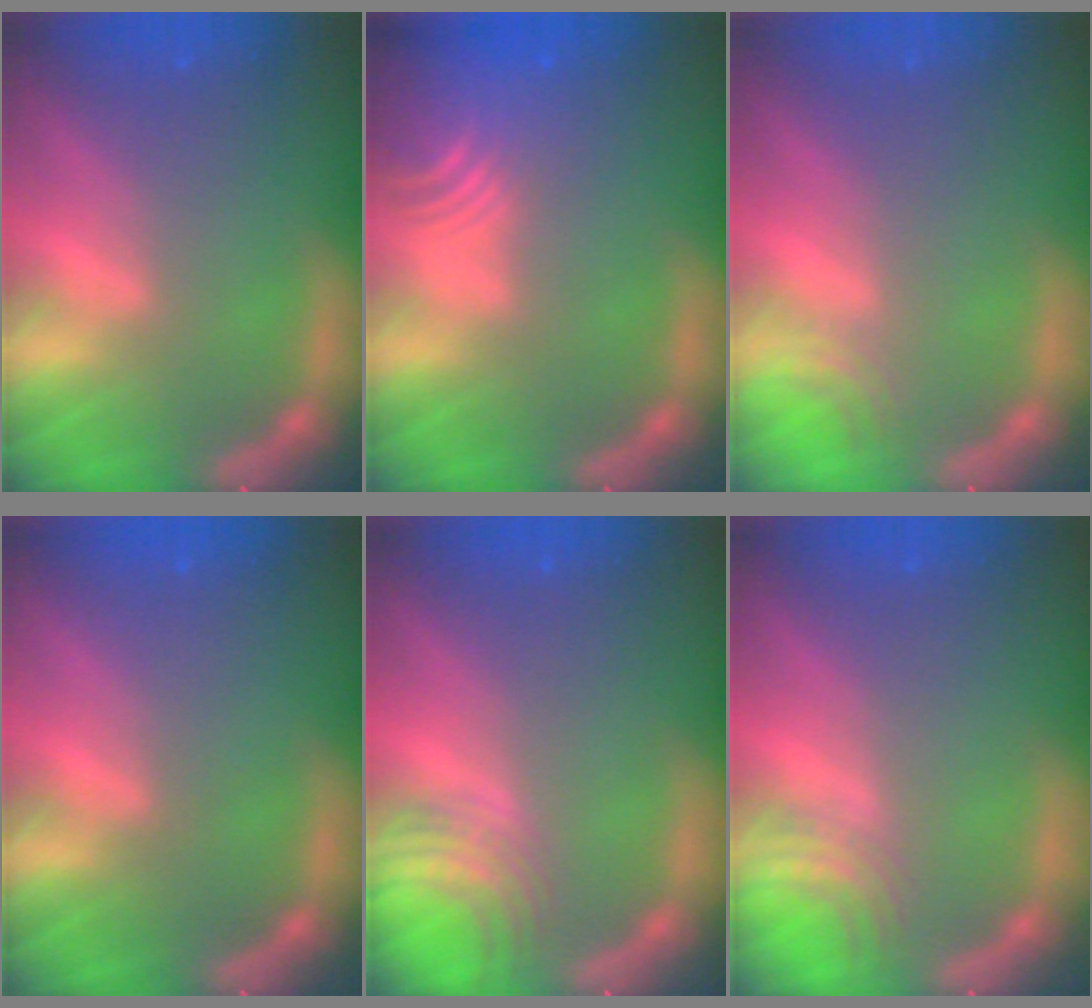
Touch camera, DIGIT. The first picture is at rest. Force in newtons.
{"total": 8.0}
{"total": 1.5}
{"total": 0.0}
{"total": 4.5}
{"total": 3.0}